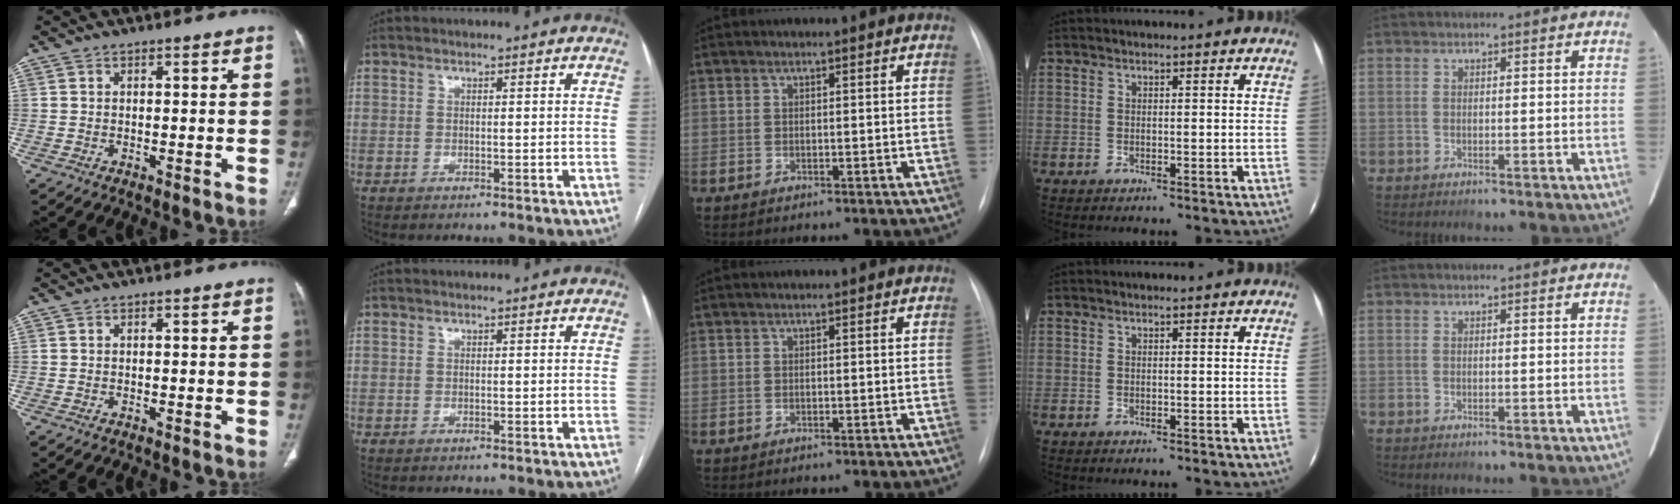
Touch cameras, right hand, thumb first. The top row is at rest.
{}